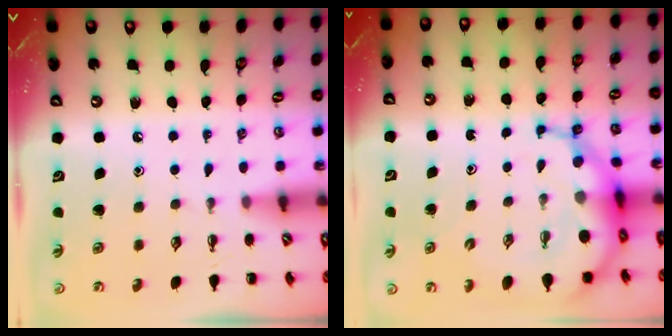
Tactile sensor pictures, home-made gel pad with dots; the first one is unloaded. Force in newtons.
{"total": 9.7, "press": 9.3, "slide": 2.9}